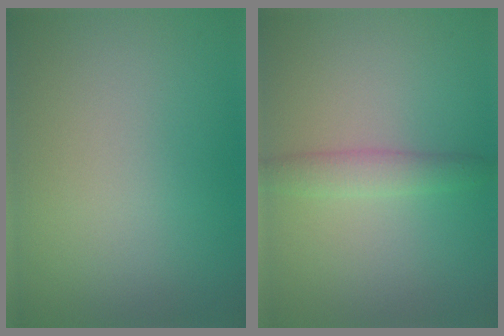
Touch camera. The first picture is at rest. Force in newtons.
{"total": 2.1, "press": 2.1, "slide": 0.1}